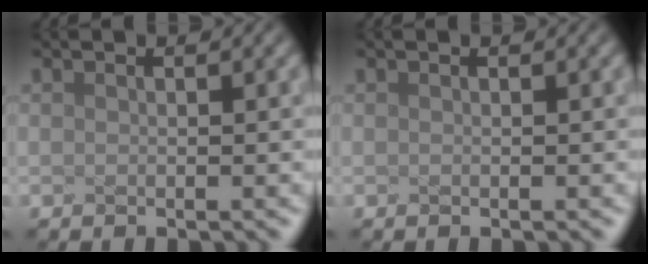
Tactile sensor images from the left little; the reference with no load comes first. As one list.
[{"total": 0.0}]